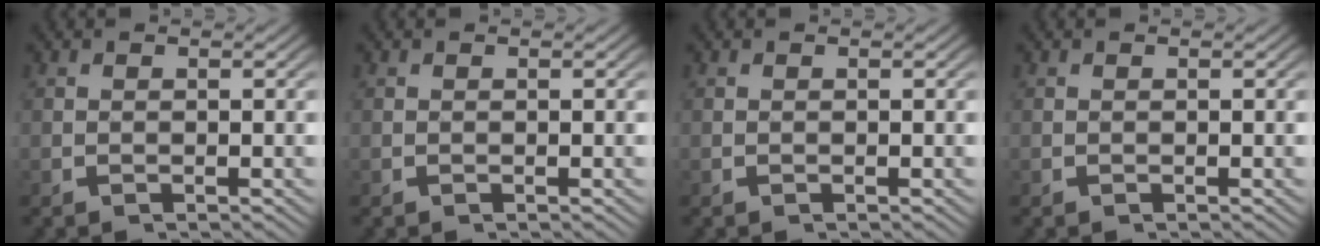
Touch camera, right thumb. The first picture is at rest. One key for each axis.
{"total": 0.0}
{"total": 0.0}
{"total": 0.0}